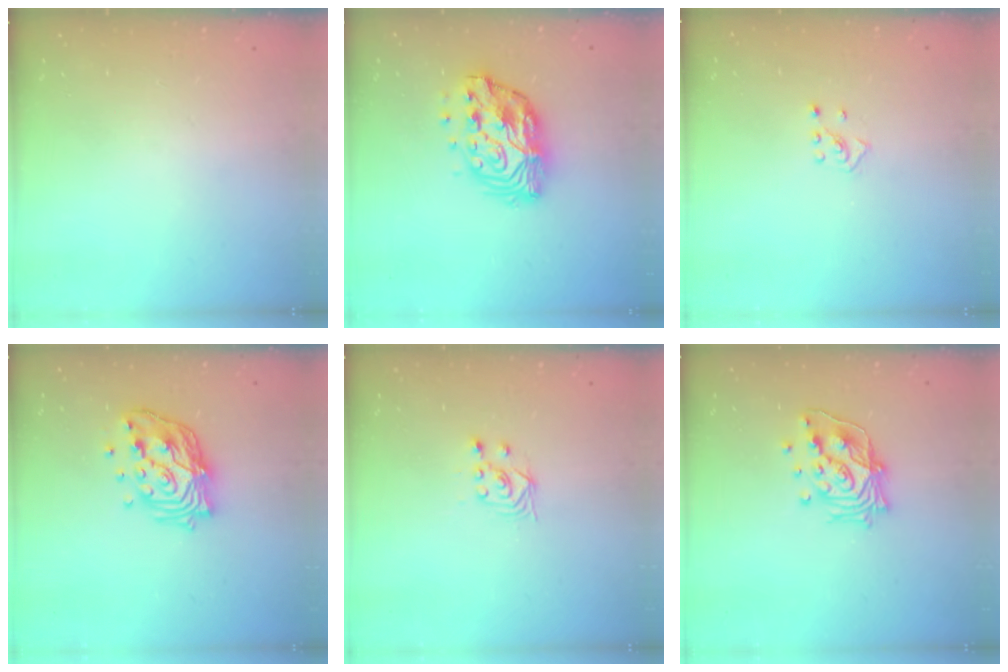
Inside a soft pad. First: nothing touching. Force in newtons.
{"total": 14.0, "press": 13.9, "slide": 1.1}
{"total": 2.5, "press": 2.4, "slide": 0.7}
{"total": 15.6, "press": 15.6, "slide": 1.3}
{"total": 3.5, "press": 3.0, "slide": 1.7}
{"total": 15.3, "press": 15.2, "slide": 1.1}